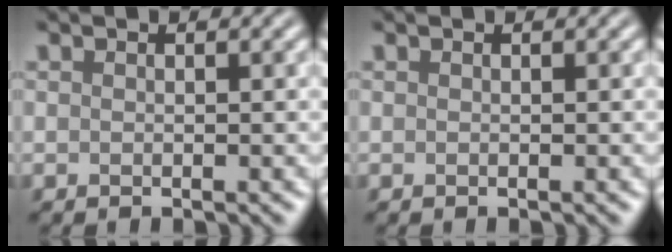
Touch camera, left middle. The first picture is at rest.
{"total": 0.0}